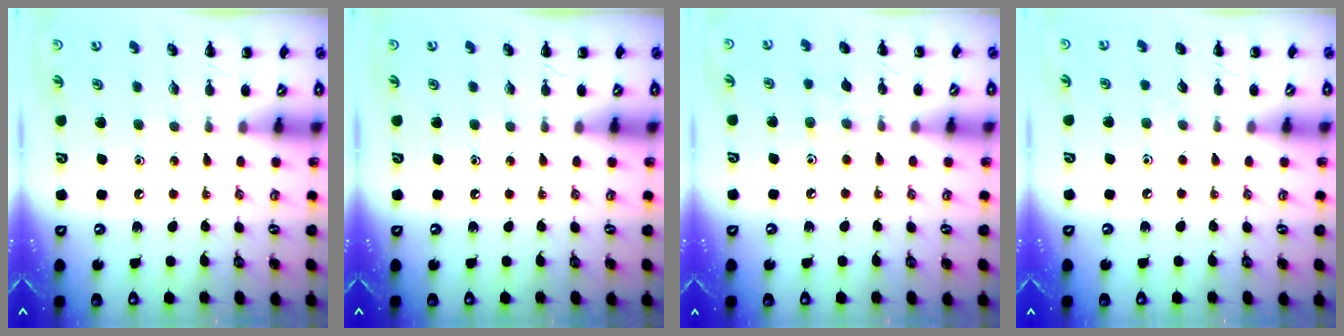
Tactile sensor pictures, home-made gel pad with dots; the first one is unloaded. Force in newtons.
{"total": 0.0}
{"total": 5.9, "press": 5.6, "slide": 2.0}
{"total": 3.2, "press": 3.0, "slide": 1.2}